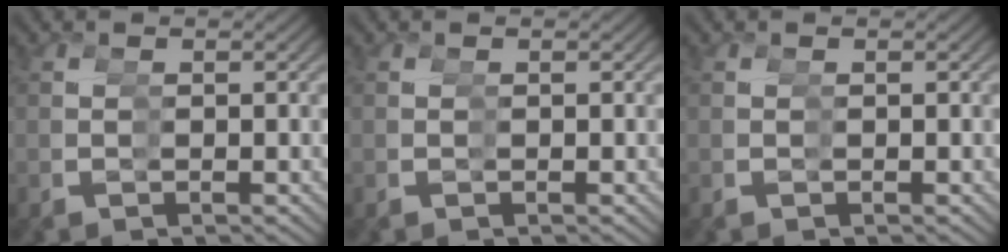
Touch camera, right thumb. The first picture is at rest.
{"total": 0.0}
{"total": 0.0}